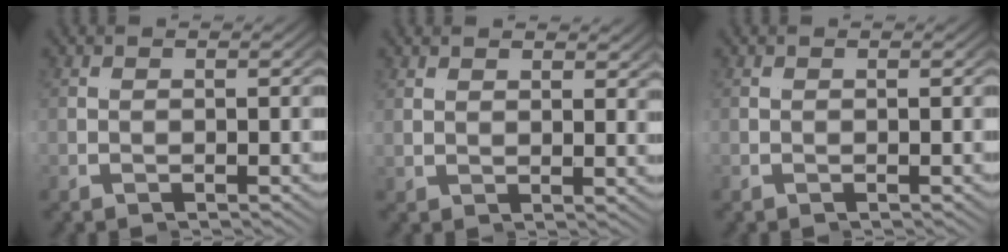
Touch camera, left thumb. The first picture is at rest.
{"total": 1.6, "force": [1.5, -0.1, 0.3], "torque": [0.004, 0.008, 0.024]}
{"total": 0.0}